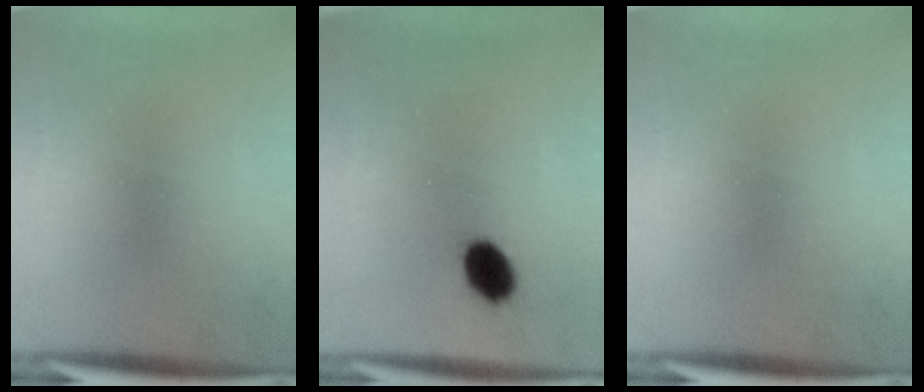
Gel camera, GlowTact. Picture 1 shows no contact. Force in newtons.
{"total": 5.7}
{"total": 0.0}